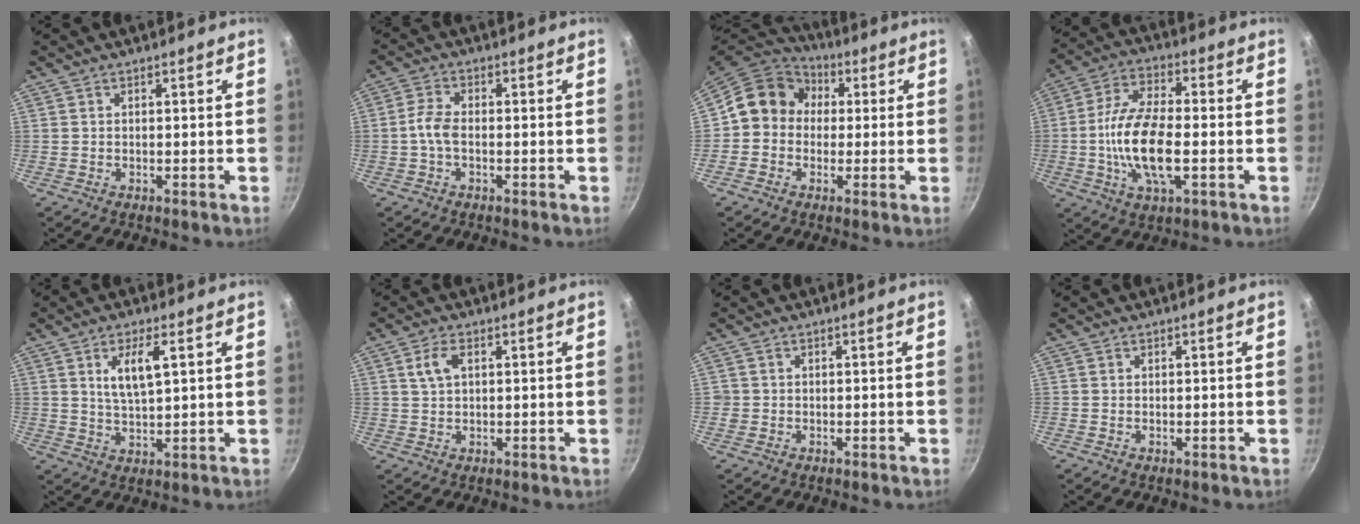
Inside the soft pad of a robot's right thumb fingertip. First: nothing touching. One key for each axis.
{"total": 4.2, "fx": -0.8, "fy": 2.3, "fz": 3.4, "tx": -0.071, "ty": 0.013, "tz": -0.021}
{"total": 12.0, "fx": 0.6, "fy": 10.6, "fz": 5.6, "tx": -0.080, "ty": 0.033, "tz": -0.003}
{"total": 14.8, "fx": -2.3, "fy": 6.2, "fz": 13.3, "tx": -0.260, "ty": 0.013, "tz": -0.046}
{"total": 6.5, "fx": 2.3, "fy": 2.1, "fz": 5.7, "tx": -0.106, "ty": -0.013, "tz": 0.048}
{"total": 3.7, "fx": 1.4, "fy": 2.0, "fz": 2.7, "tx": -0.058, "ty": 0.004, "tz": 0.028}
{"total": 1.3, "fx": -0.2, "fy": 1.2, "fz": 0.1, "tx": 0.006, "ty": 0.006, "tz": -0.005}
{"total": 0.0}